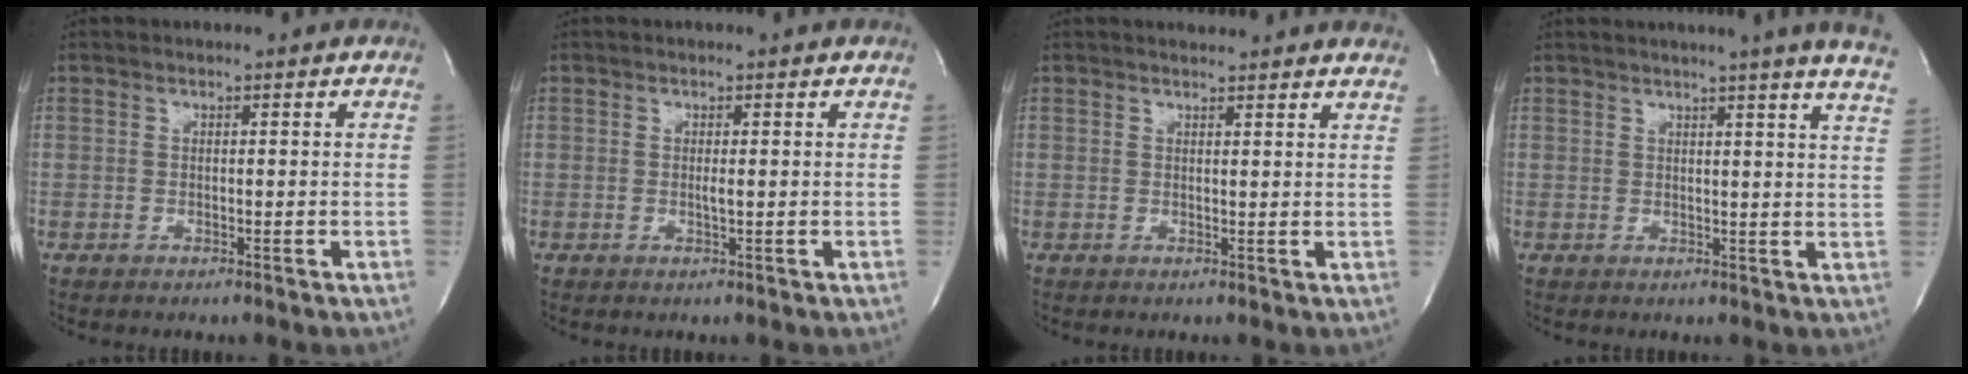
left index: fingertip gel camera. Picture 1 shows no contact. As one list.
[{"total": 0.8, "force": [0.0, 0.0, 0.8], "torque": [-0.020, -0.002, 0.001]}, {"total": 7.2, "force": [6.9, 0.9, 1.9], "torque": [-0.024, 0.007, 0.065]}, {"total": 12.9, "force": [11.0, -1.6, 6.5], "torque": [-0.097, -0.041, 0.115]}]